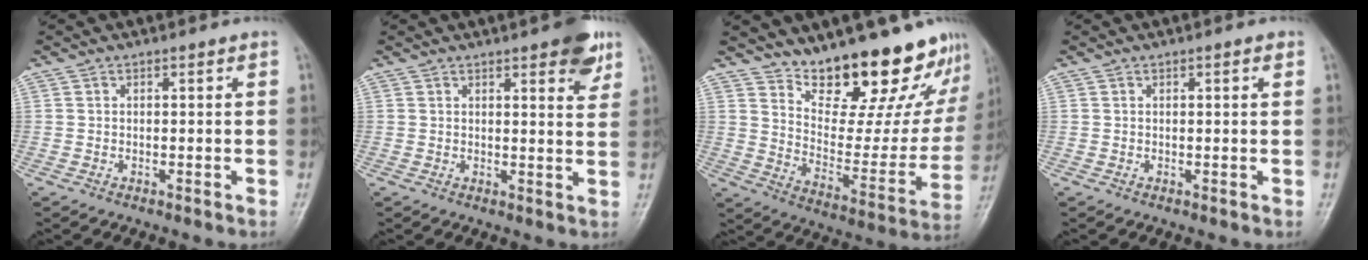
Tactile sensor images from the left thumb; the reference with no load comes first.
{"total": 7.6, "force": [4.5, 2.4, 5.6], "torque": [-0.053, -0.019, 0.054]}
{"total": 21.9, "force": [17.7, 7.7, 10.3], "torque": [-0.100, -0.120, 0.254]}
{"total": 1.0, "force": [0.5, 0.4, 0.8], "torque": [-0.007, 0.000, 0.005]}